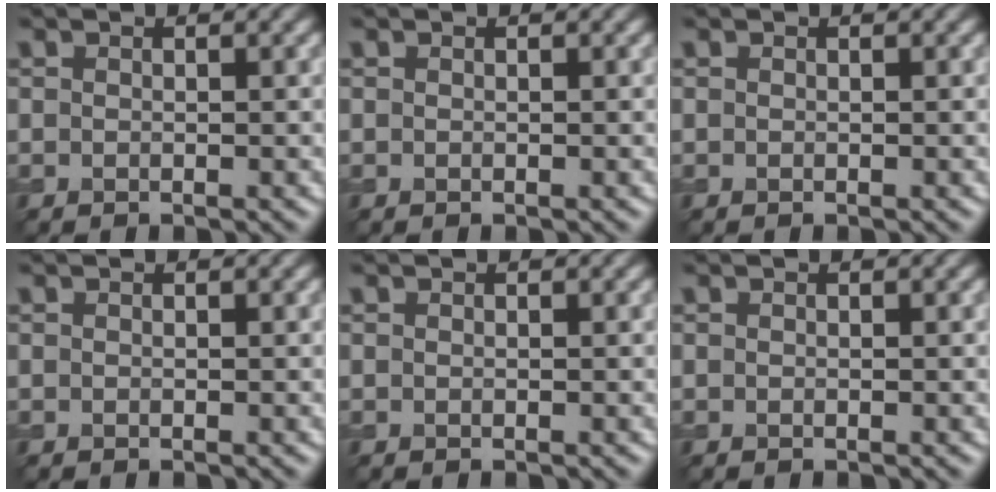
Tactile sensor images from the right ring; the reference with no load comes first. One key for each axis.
{"total": 0.0}
{"total": 0.0}
{"total": 0.0}
{"total": 0.0}
{"total": 0.0}